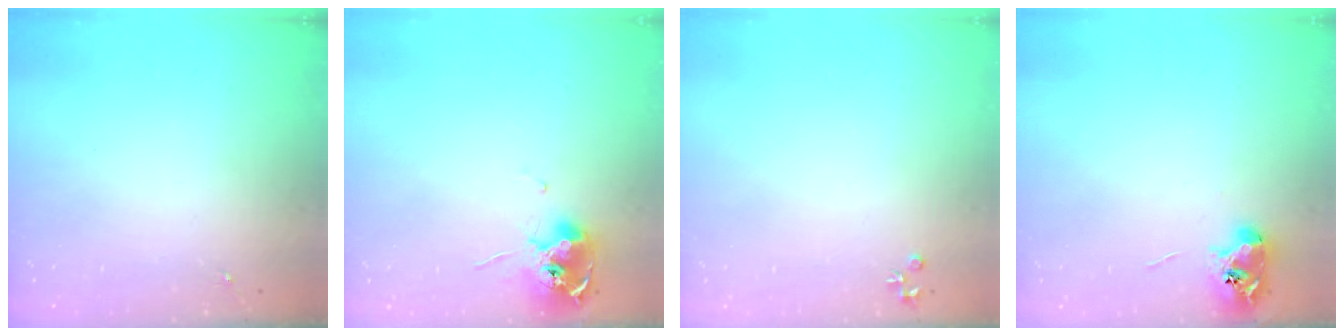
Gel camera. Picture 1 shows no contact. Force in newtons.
{"total": 11.5, "press": 11.4, "slide": 0.6}
{"total": 4.0, "press": 4.0, "slide": 0.6}
{"total": 8.7, "press": 8.6, "slide": 0.8}